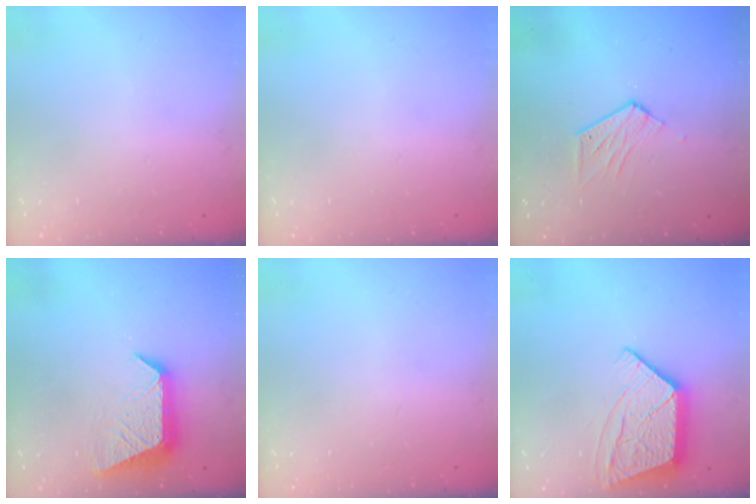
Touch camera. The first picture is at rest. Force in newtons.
{"total": 0.0}
{"total": 6.0, "press": 5.9, "slide": 0.4}
{"total": 10.7, "press": 10.6, "slide": 1.1}
{"total": 0.0}
{"total": 14.4, "press": 14.3, "slide": 1.3}